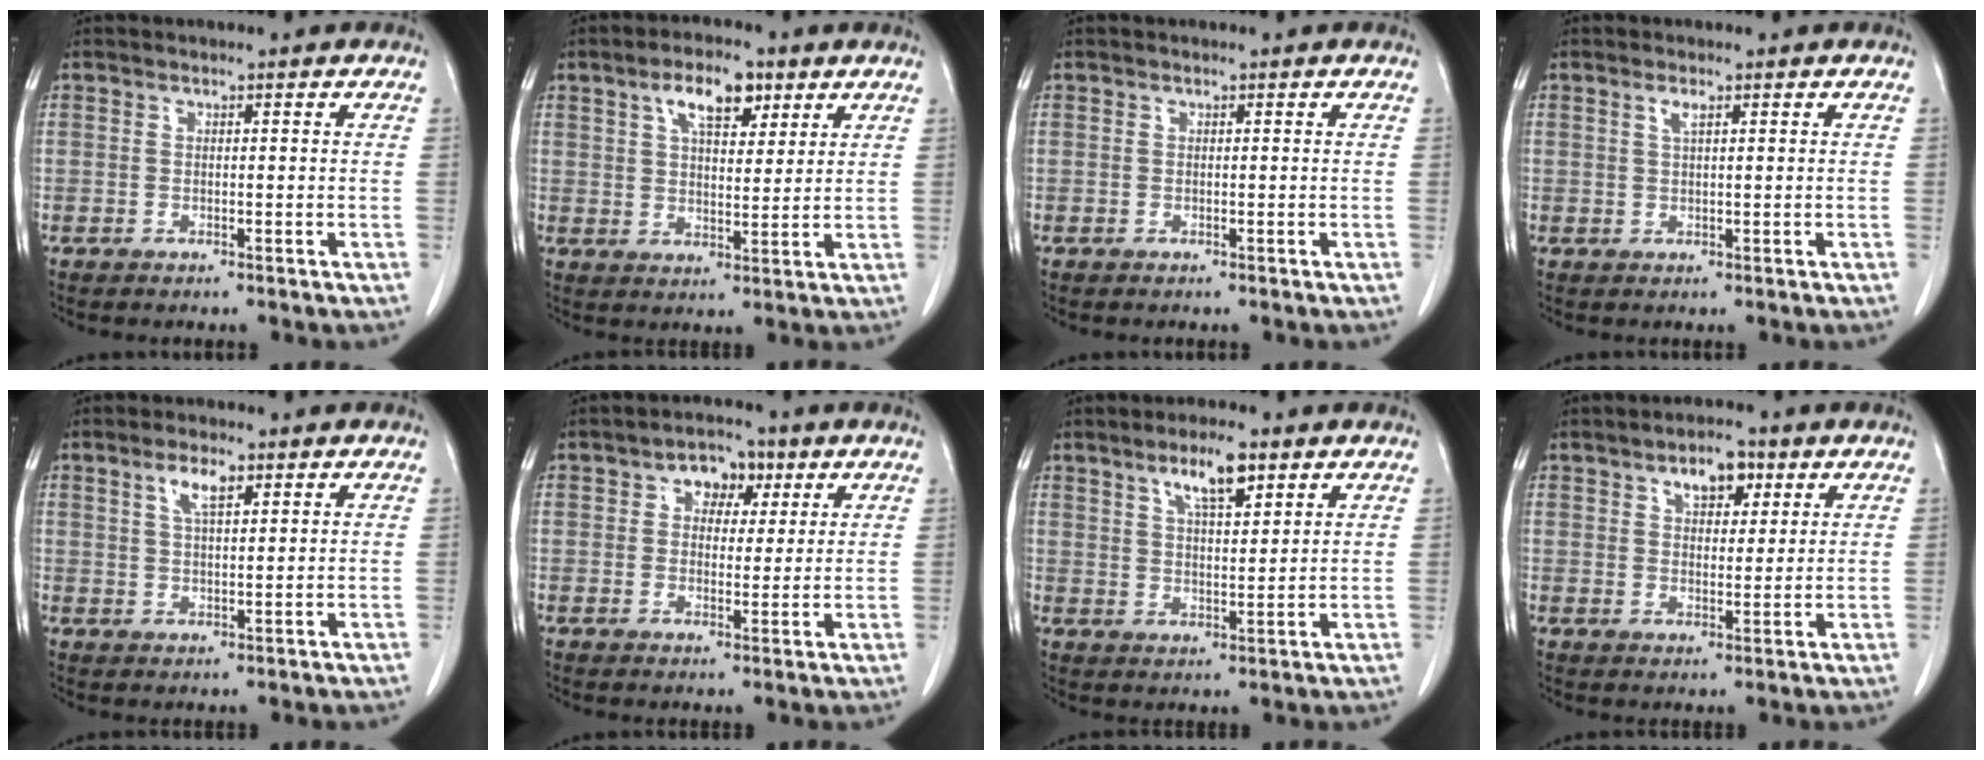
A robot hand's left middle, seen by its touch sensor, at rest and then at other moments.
{"total": 7.4, "force": [4.0, 3.1, 5.4], "torque": [-0.093, 0.011, 0.066]}
{"total": 0.0}
{"total": 1.3, "force": [0.7, 0.2, 1.1], "torque": [-0.026, 0.001, 0.014]}
{"total": 3.9, "force": [2.1, 1.1, 3.1], "torque": [-0.062, 0.005, 0.040]}
{"total": 5.1, "force": [2.2, 3.4, 3.1], "torque": [-0.042, 0.017, 0.033]}
{"total": 6.3, "force": [3.9, 1.4, 4.8], "torque": [-0.087, 0.003, 0.067]}
{"total": 5.2, "force": [2.8, 2.6, 3.6], "torque": [-0.053, 0.007, 0.045]}